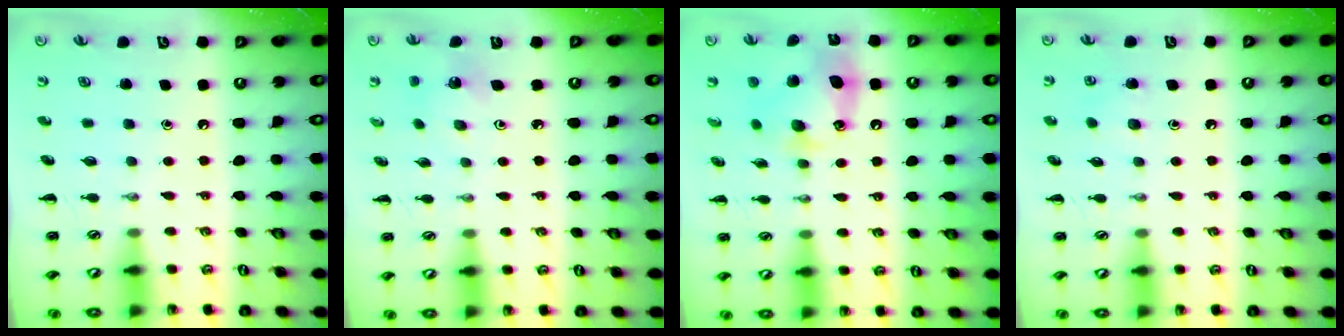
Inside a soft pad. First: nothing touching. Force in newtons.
{"total": 2.3, "press": 2.2, "slide": 0.7}
{"total": 12.7, "press": 12.6, "slide": 1.8}
{"total": 5.2, "press": 5.0, "slide": 1.4}